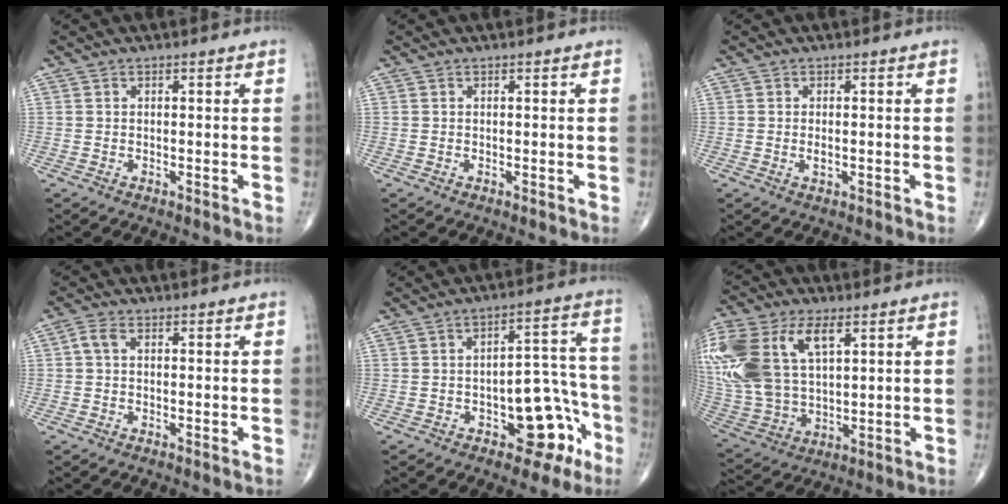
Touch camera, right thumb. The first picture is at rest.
{"total": 0.0}
{"total": 1.3, "force": [-0.2, 0.6, 1.1], "torque": [-0.018, 0.000, -0.002]}
{"total": 2.2, "force": [0.2, 1.3, 1.7], "torque": [-0.035, 0.007, 0.001]}
{"total": 12.4, "force": [-5.4, 6.7, 8.9], "torque": [-0.063, 0.055, -0.067]}
{"total": 24.5, "force": [8.4, 13.9, 18.3], "torque": [-0.435, 0.010, 0.166]}